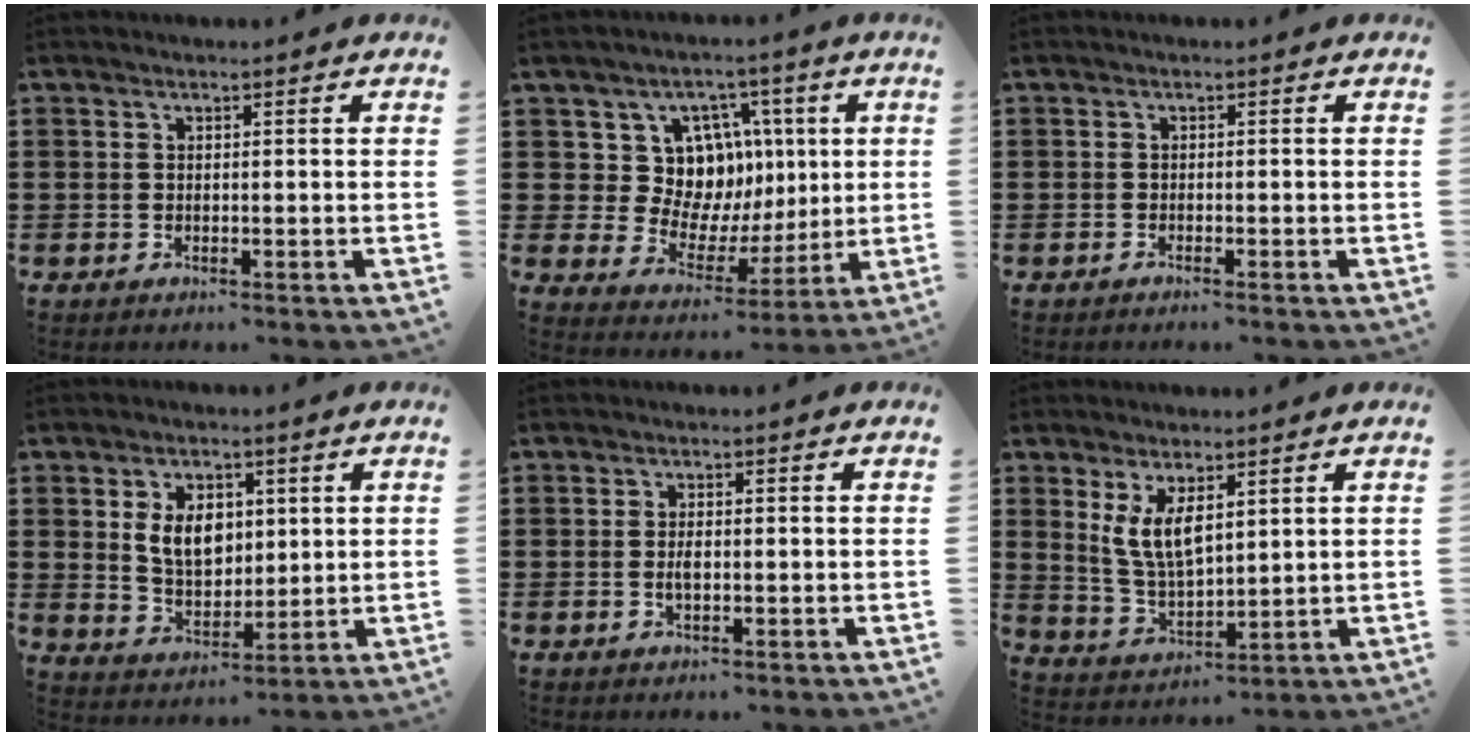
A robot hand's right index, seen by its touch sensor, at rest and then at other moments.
{"total": 10.6, "force": [3.3, 9.3, 4.0], "torque": [-0.097, -0.020, 0.068]}
{"total": 0.7, "force": [-0.6, -0.1, 0.2], "torque": [-0.005, -0.001, -0.013]}
{"total": 7.1, "force": [1.8, 4.7, 5.0], "torque": [-0.103, 0.006, 0.026]}
{"total": 1.8, "force": [-0.2, 0.8, 1.6], "torque": [-0.031, 0.002, -0.005]}
{"total": 6.4, "force": [2.6, 2.8, 5.1], "torque": [-0.121, -0.004, 0.044]}